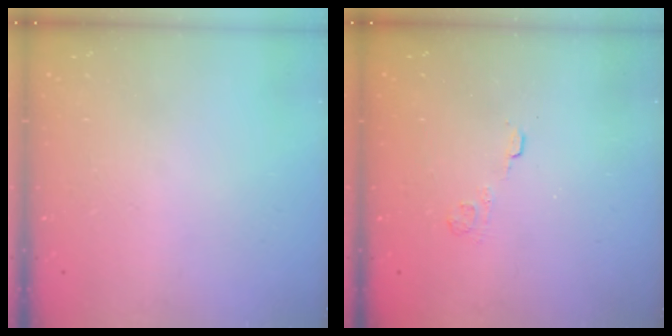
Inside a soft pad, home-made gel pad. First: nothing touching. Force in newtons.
{"total": 2.7, "press": 2.3, "slide": 1.4}